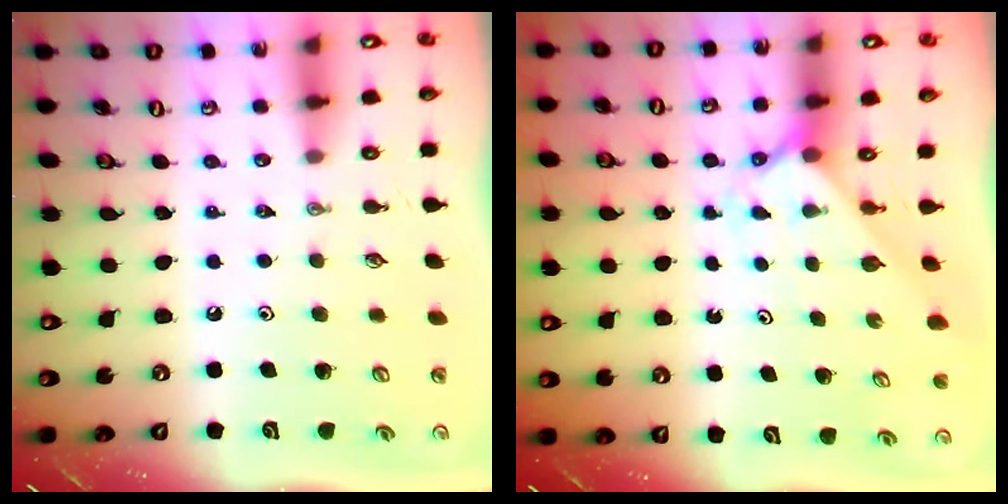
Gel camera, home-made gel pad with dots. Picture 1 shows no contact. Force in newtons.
{"total": 2.3, "press": 2.3, "slide": 0.2}